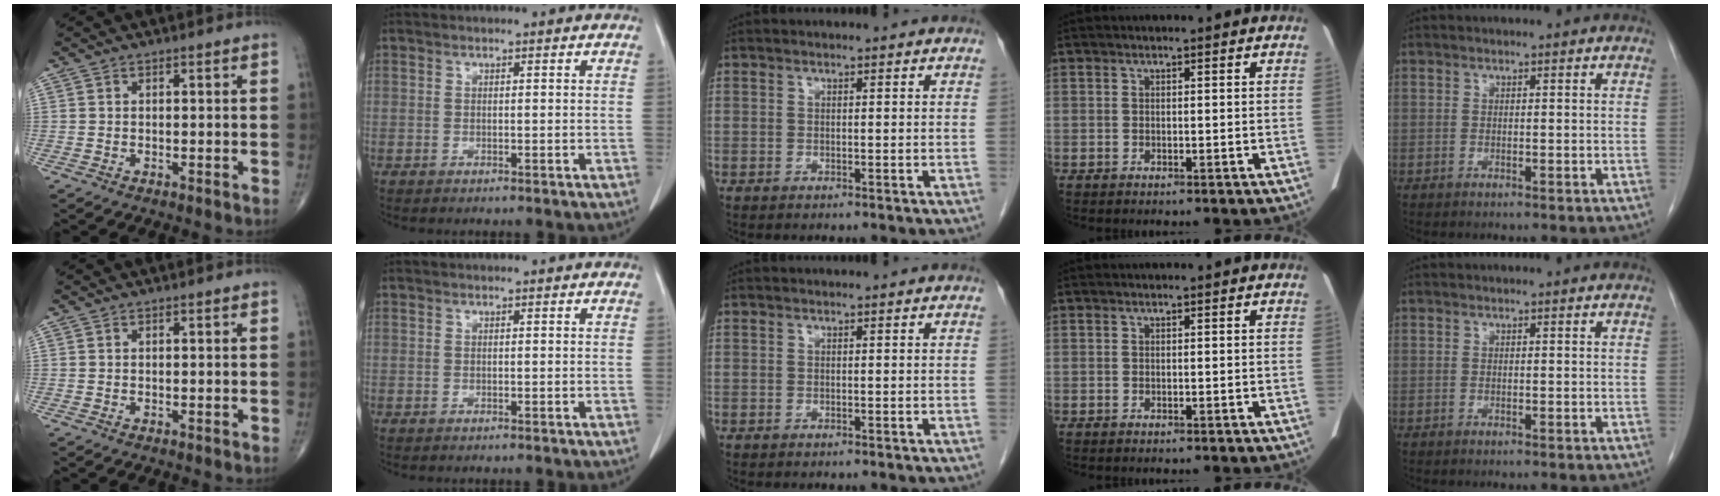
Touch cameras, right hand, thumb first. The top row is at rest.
{}